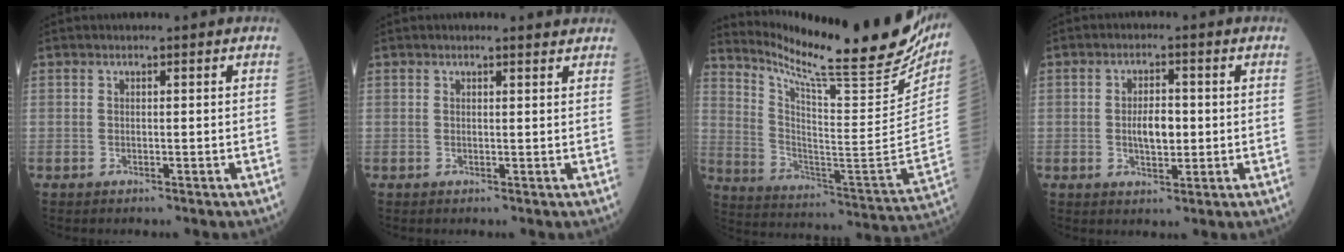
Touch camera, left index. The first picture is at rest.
{"total": 2.2, "force": [2.1, 0.3, 0.6], "torque": [-0.015, 0.002, 0.019]}
{"total": 27.2, "force": [23.2, 1.3, 14.2], "torque": [-0.240, -0.088, 0.331]}
{"total": 4.3, "force": [-0.1, 1.9, 3.9], "torque": [-0.071, 0.001, 0.000]}